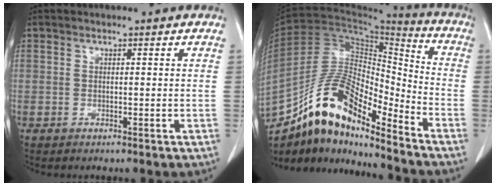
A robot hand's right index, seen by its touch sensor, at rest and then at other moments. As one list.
[{"total": 16.1, "force": [-12.1, 4.5, 9.6], "torque": [-0.173, 0.037, -0.216]}]